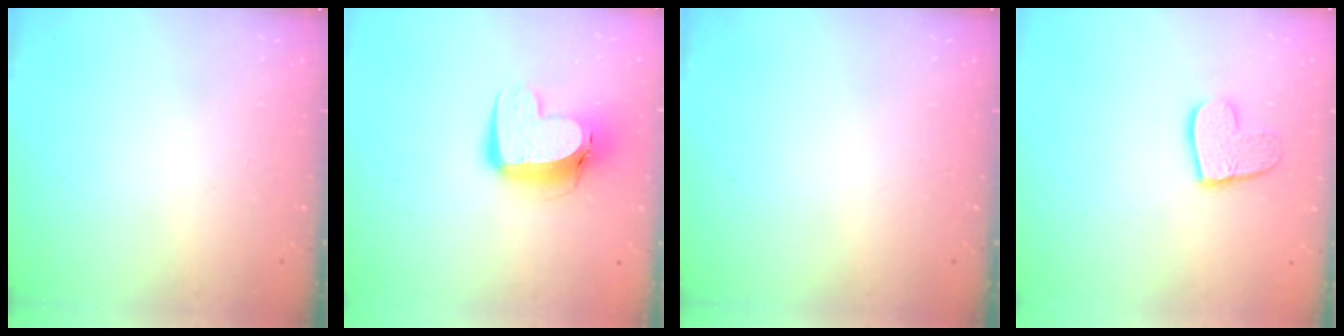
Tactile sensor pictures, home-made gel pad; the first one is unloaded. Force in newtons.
{"total": 12.0, "press": 12.0, "slide": 1.2}
{"total": 0.0}
{"total": 10.9, "press": 10.8, "slide": 0.9}